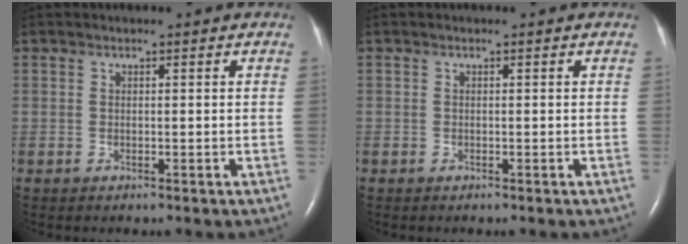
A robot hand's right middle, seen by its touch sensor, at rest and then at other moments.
{"total": 0.0}